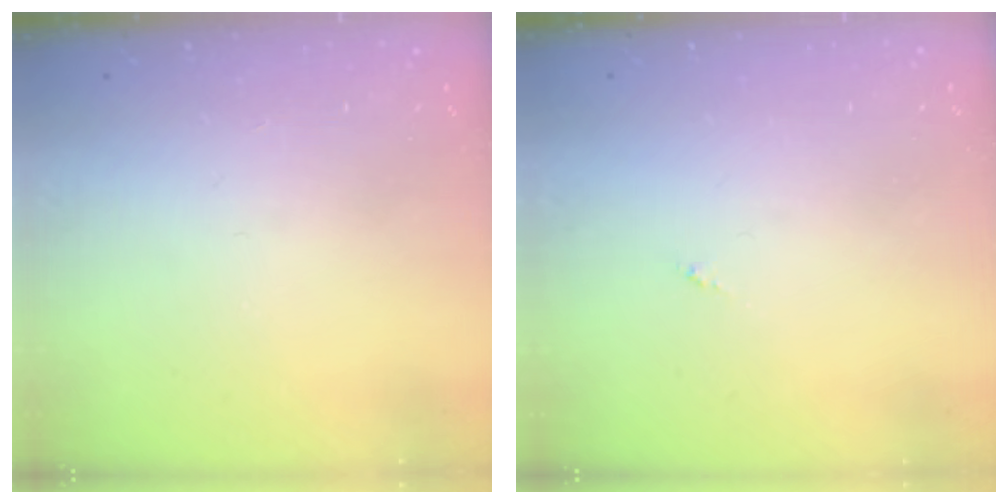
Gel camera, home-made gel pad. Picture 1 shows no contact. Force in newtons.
{"total": 0.0}